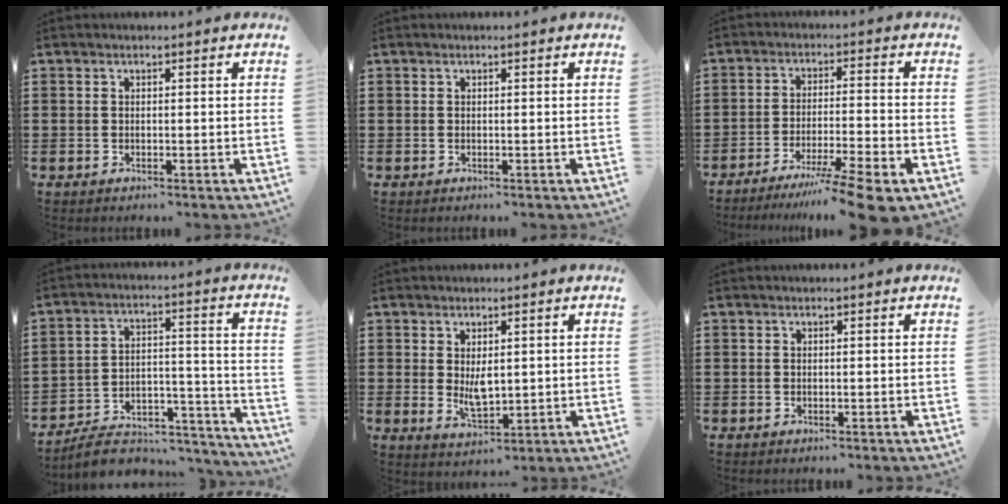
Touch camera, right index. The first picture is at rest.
{"total": 0.0}
{"total": 7.3, "force": [-5.8, -0.7, 4.3], "torque": [-0.074, -0.013, -0.110]}
{"total": 7.8, "force": [-7.0, 2.2, 2.6], "torque": [-0.038, 0.021, -0.131]}
{"total": 3.3, "force": [0.4, 1.8, 2.8], "torque": [-0.038, -0.005, 0.006]}
{"total": 0.0}